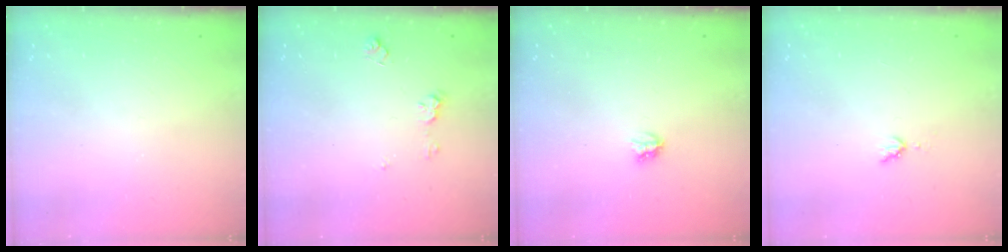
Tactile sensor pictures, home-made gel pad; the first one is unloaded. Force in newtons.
{"total": 5.5, "press": 5.5, "slide": 0.6}
{"total": 3.0, "press": 3.0, "slide": 0.3}
{"total": 3.8, "press": 3.7, "slide": 0.6}